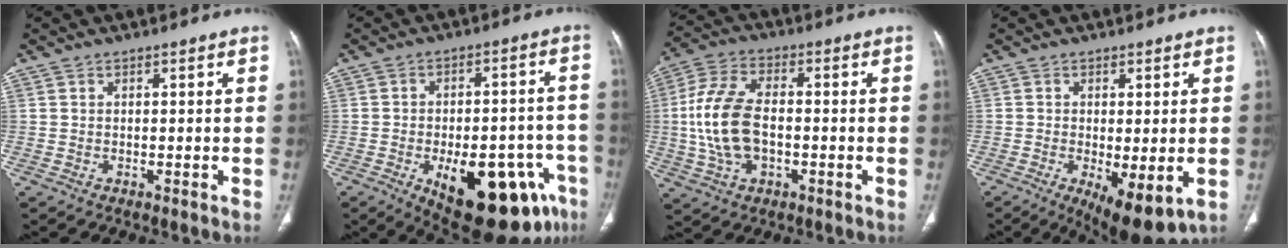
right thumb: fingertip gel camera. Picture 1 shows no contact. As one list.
[{"total": 23.1, "force": [-9.9, 10.7, 17.9], "torque": [-0.179, 0.032, -0.117]}, {"total": 13.4, "force": [-1.0, 7.7, 10.9], "torque": [-0.229, 0.018, -0.019]}, {"total": 10.1, "force": [-3.1, 3.7, 8.8], "torque": [-0.132, -0.019, -0.038]}]